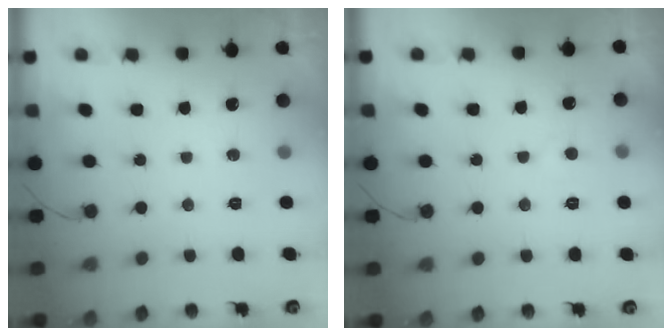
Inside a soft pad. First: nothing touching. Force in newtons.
{"total": 2.9, "press": 2.9, "slide": 0.3}